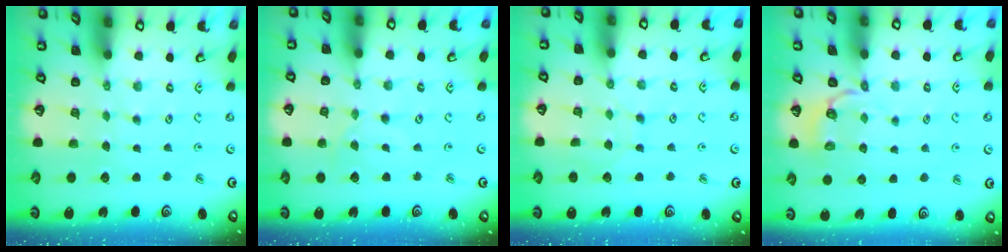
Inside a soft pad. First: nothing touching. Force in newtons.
{"total": 0.6, "press": 0.5, "slide": 0.2}
{"total": 4.2, "press": 4.2, "slide": 0.5}
{"total": 3.2, "press": 2.1, "slide": 2.4}